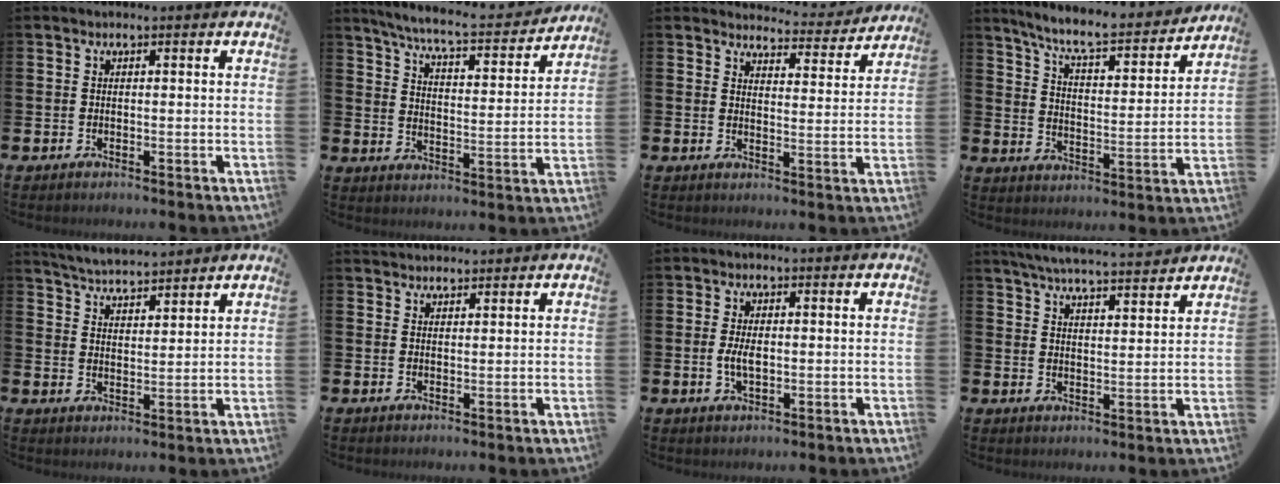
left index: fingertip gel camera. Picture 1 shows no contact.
{"total": 6.9, "force": [6.3, 0.5, 2.8], "torque": [-0.084, -0.042, 0.105]}
{"total": 4.2, "force": [4.1, 1.0, 0.3], "torque": [-0.010, -0.033, 0.066]}
{"total": 7.9, "force": [7.2, 1.1, 3.2], "torque": [-0.089, -0.051, 0.120]}
{"total": 4.8, "force": [4.7, 0.2, 0.3], "torque": [-0.030, -0.028, 0.086]}
{"total": 2.2, "force": [2.2, 0.6, 0.0], "torque": [0.004, -0.009, 0.039]}
{"total": 3.0, "force": [0.0, 1.5, 2.6], "torque": [-0.039, 0.000, -0.004]}
{"total": 5.9, "force": [5.7, 0.2, 1.5], "torque": [-0.050, -0.032, 0.102]}